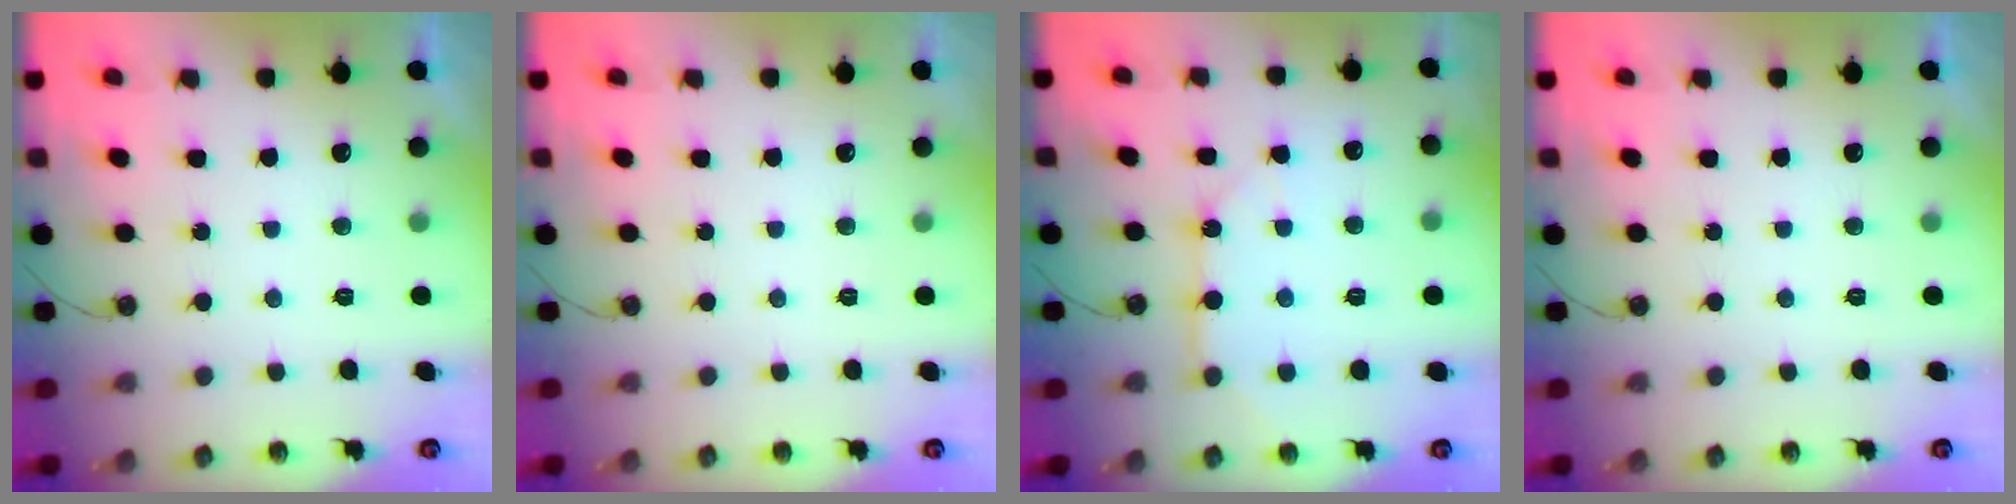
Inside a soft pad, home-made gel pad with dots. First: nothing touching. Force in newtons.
{"total": 0.0}
{"total": 9.4, "press": 9.4, "slide": 0.6}
{"total": 0.0}